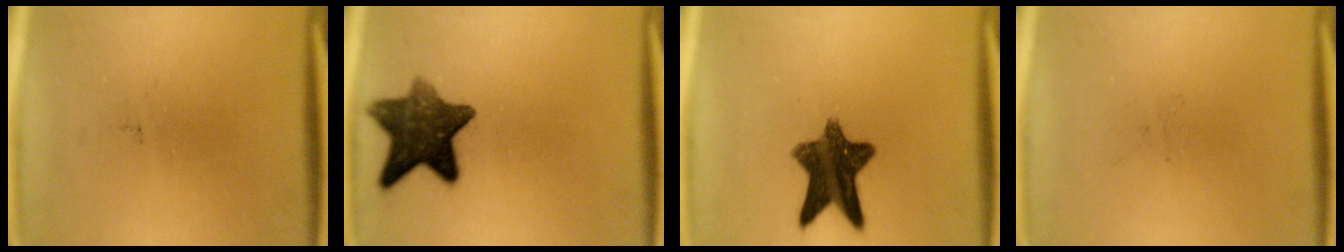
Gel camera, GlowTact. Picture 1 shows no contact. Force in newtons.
{"total": 10.9}
{"total": 10.9}
{"total": 0.0}